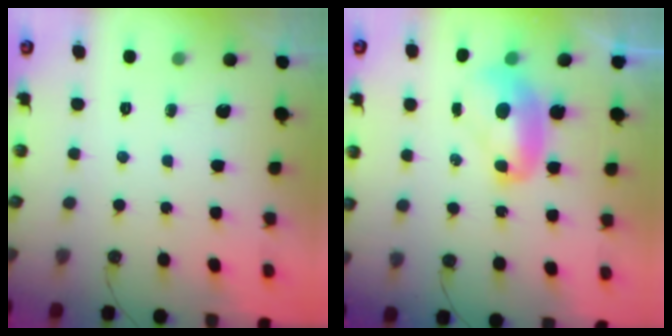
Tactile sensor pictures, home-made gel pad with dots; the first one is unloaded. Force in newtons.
{"total": 2.4, "press": 2.4, "slide": 0.2}